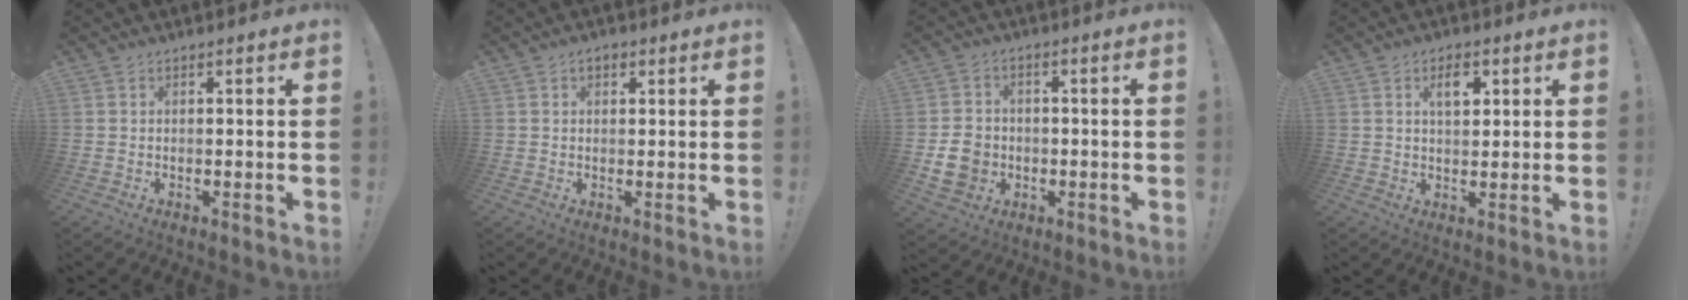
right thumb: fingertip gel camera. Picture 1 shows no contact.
{"total": 2.3, "force": [1.0, 1.6, 1.4], "torque": [-0.019, 0.002, 0.017]}
{"total": 9.4, "force": [-2.1, 8.0, 4.5], "torque": [-0.069, 0.015, -0.033]}
{"total": 5.4, "force": [2.2, 3.1, 3.9], "torque": [-0.044, -0.005, 0.031]}